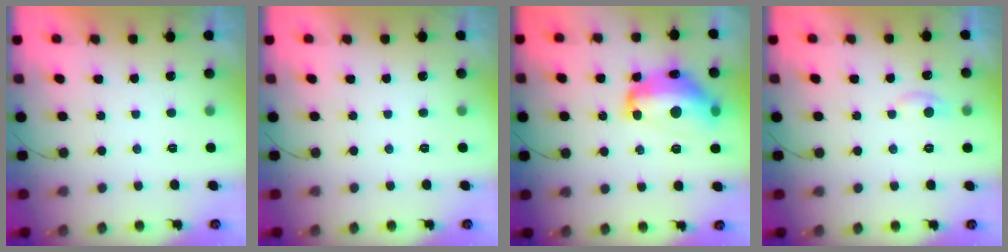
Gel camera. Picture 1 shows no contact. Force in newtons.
{"total": 0.0}
{"total": 16.5, "press": 16.4, "slide": 1.3}
{"total": 4.2, "press": 4.2, "slide": 0.6}